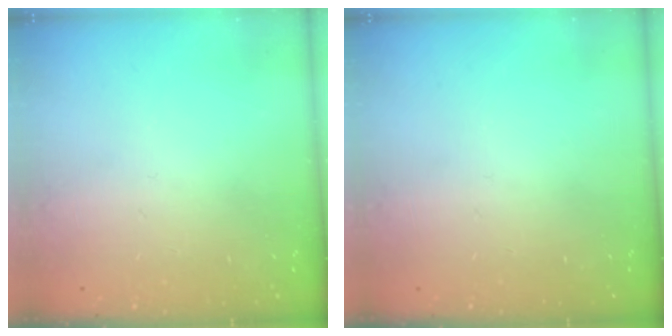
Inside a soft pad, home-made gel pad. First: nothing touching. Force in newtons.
{"total": 0.0}